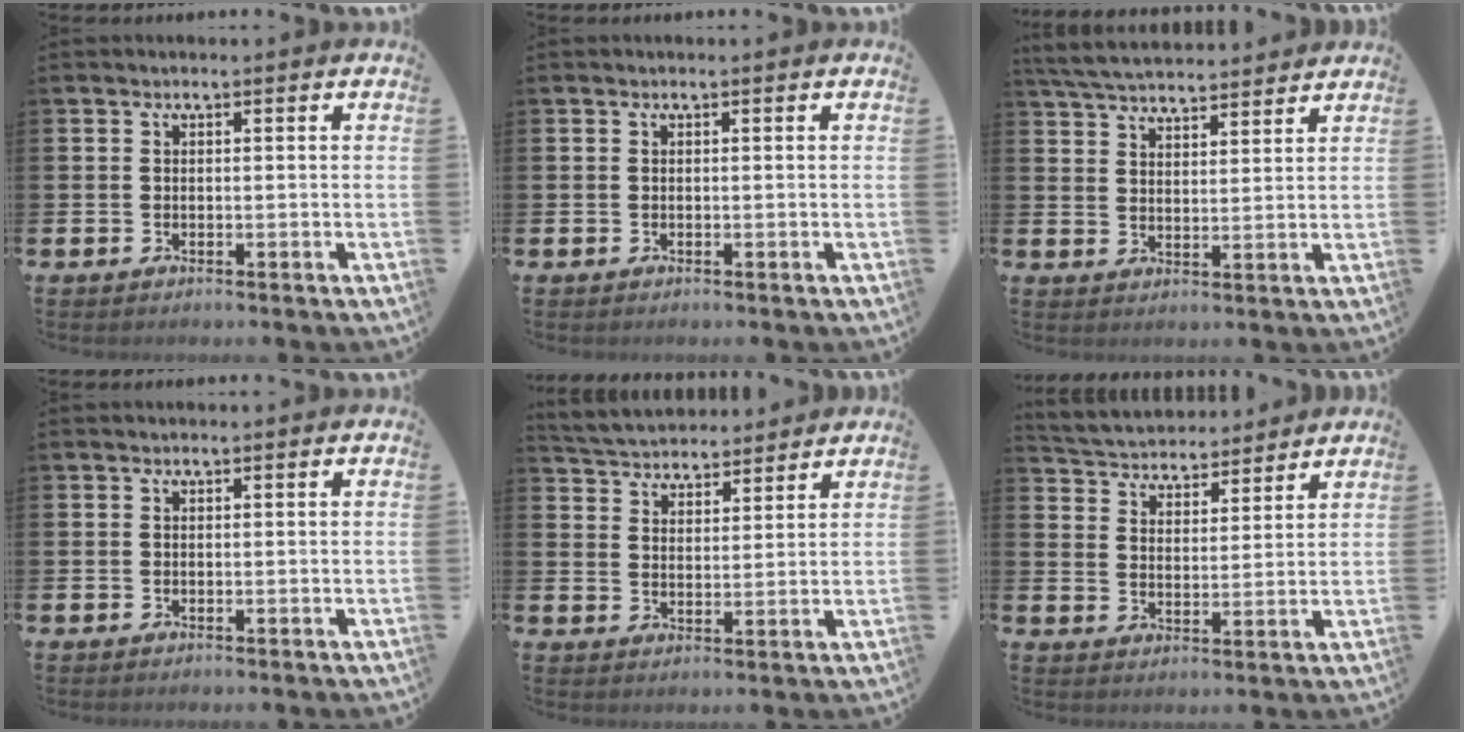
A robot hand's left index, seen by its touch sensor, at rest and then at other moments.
{"total": 0.0}
{"total": 5.4, "force": [5.3, 0.7, 0.8], "torque": [-0.040, -0.026, 0.096]}
{"total": 0.0}
{"total": 4.7, "force": [4.6, 1.2, -0.1], "torque": [-0.023, -0.027, 0.082]}
{"total": 4.5, "force": [4.3, 1.3, -0.2], "torque": [-0.023, -0.032, 0.073]}